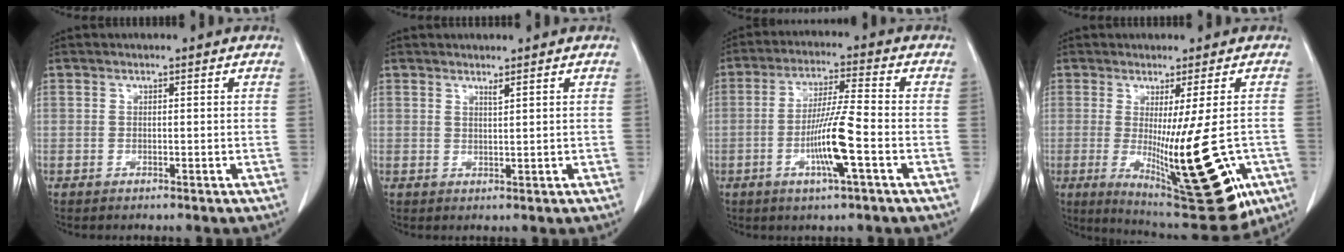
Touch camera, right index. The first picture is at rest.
{"total": 0.9, "force": [0.7, -0.2, 0.5], "torque": [-0.014, -0.009, 0.014]}
{"total": 9.3, "force": [-2.9, -0.3, 8.8], "torque": [-0.168, -0.008, -0.058]}
{"total": 17.1, "force": [-4.4, 2.1, 16.4], "torque": [-0.227, -0.047, -0.051]}